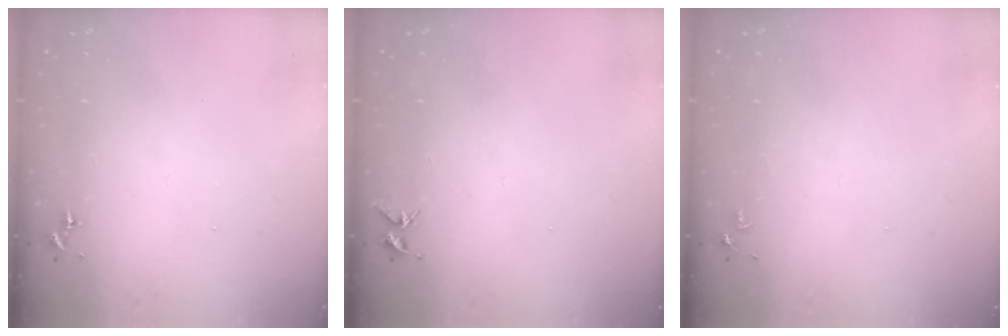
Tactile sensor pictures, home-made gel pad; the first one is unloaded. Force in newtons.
{"total": 5.0, "press": 4.9, "slide": 0.5}
{"total": 2.8, "press": 2.8, "slide": 0.4}